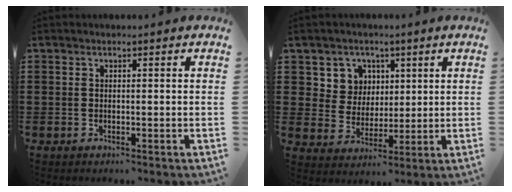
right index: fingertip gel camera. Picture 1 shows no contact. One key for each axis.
{"total": 6.0, "fx": 2.5, "fy": 5.4, "fz": 0.9, "tx": -0.042, "ty": 0.009, "tz": 0.045}